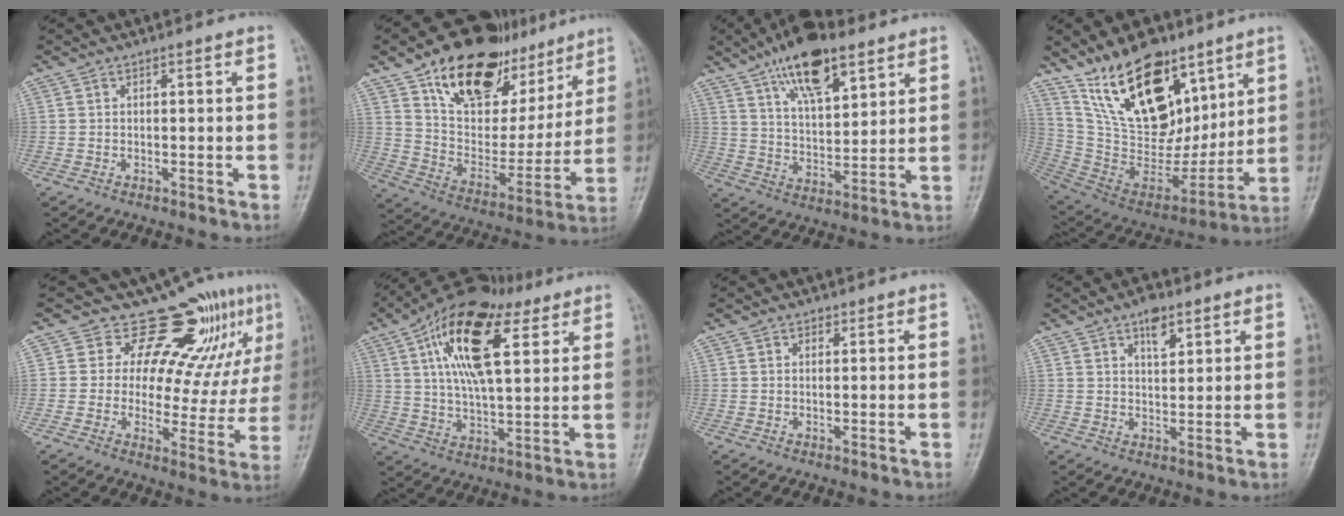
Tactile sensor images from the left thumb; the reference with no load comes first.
{"total": 25.8, "force": [15.5, 14.4, 14.7], "torque": [-0.181, -0.038, 0.259]}
{"total": 15.2, "force": [9.3, 6.2, 10.3], "torque": [-0.147, -0.036, 0.162]}
{"total": 22.8, "force": [13.6, 12.4, 13.5], "torque": [-0.182, -0.066, 0.257]}
{"total": 16.3, "force": [10.3, 8.1, 9.7], "torque": [-0.062, -0.061, 0.128]}
{"total": 19.6, "force": [8.5, 8.7, 15.4], "torque": [-0.248, -0.008, 0.143]}
{"total": 0.7, "force": [0.5, 0.5, 0.1], "torque": [0.003, -0.003, 0.005]}
{"total": 4.9, "force": [2.9, 2.4, 3.1], "torque": [-0.035, -0.014, 0.043]}